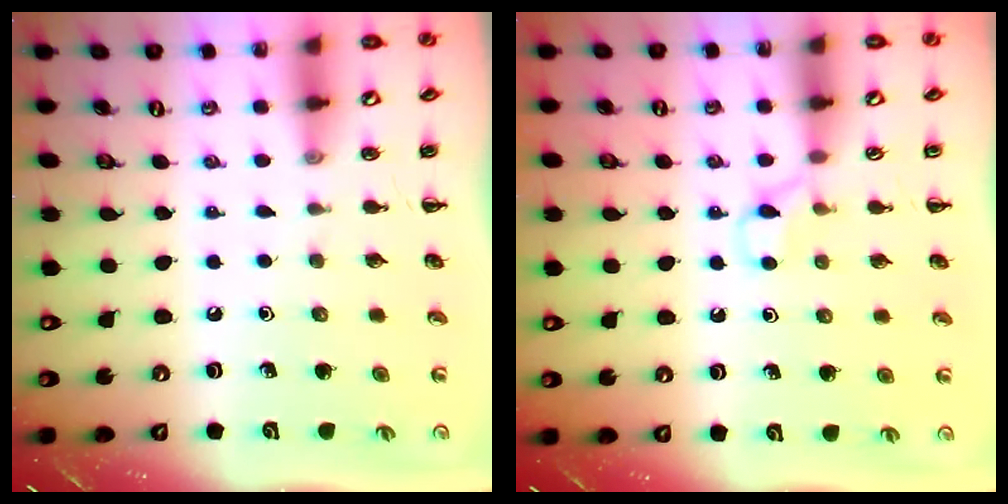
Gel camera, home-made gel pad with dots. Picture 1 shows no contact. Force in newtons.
{"total": 4.7, "press": 4.4, "slide": 1.4}